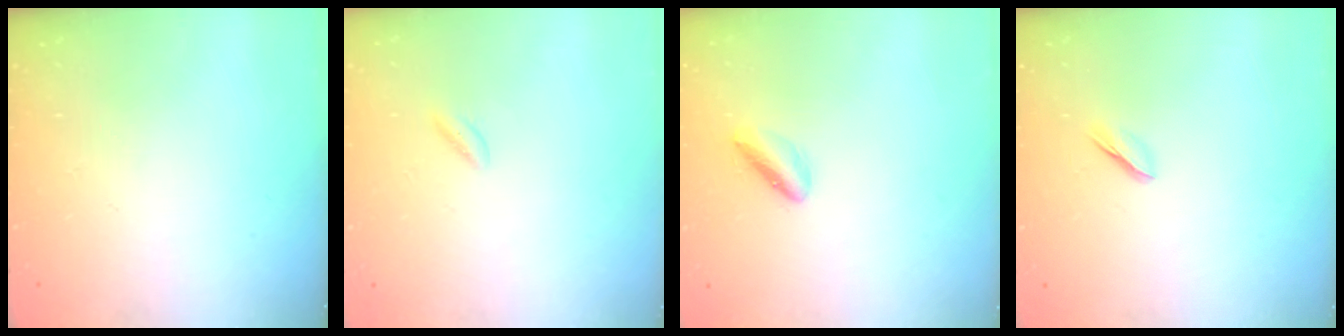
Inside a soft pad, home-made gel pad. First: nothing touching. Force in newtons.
{"total": 1.7, "press": 1.5, "slide": 0.7}
{"total": 3.4, "press": 3.2, "slide": 1.0}
{"total": 1.9, "press": 1.8, "slide": 0.7}